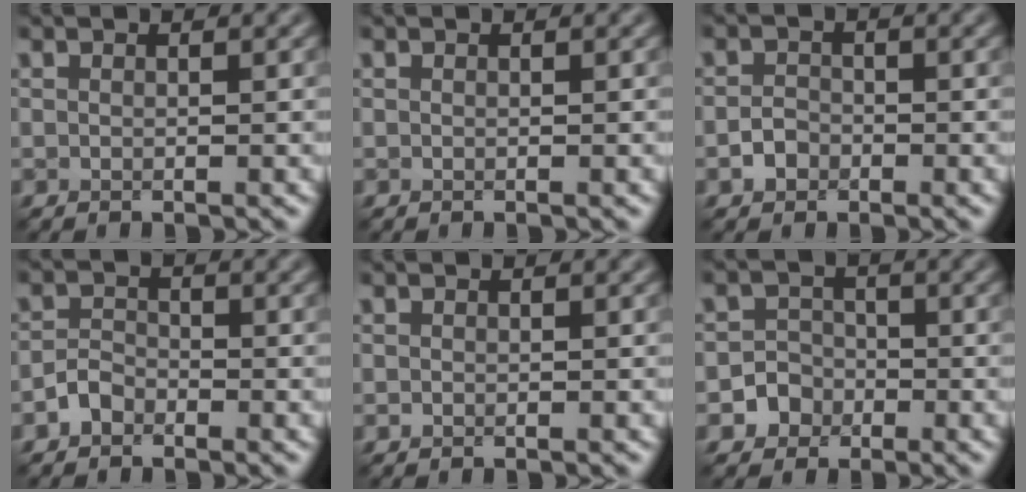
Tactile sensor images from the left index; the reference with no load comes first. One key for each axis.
{"total": 0.0}
{"total": 1.6, "fx": -0.8, "fy": 1.2, "fz": 0.6, "tx": -0.007, "ty": 0.003, "tz": -0.018}
{"total": 1.7, "fx": -1.2, "fy": 1.1, "fz": 0.6, "tx": -0.007, "ty": 0.007, "tz": -0.027}
{"total": 0.0}
{"total": 2.8, "fx": -1.3, "fy": 2.5, "fz": 0.3, "tx": 0.026, "ty": 0.006, "tz": -0.032}